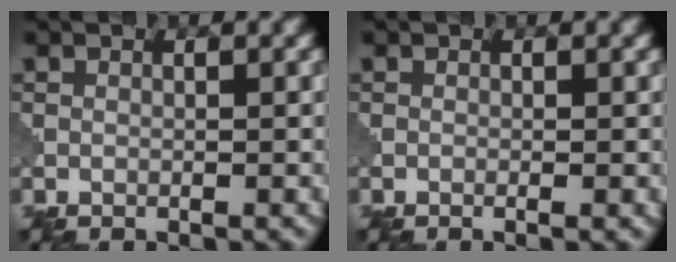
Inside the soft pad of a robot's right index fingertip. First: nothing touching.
{"total": 0.6, "force": [-0.2, 0.1, 0.6], "torque": [-0.009, -0.004, -0.006]}